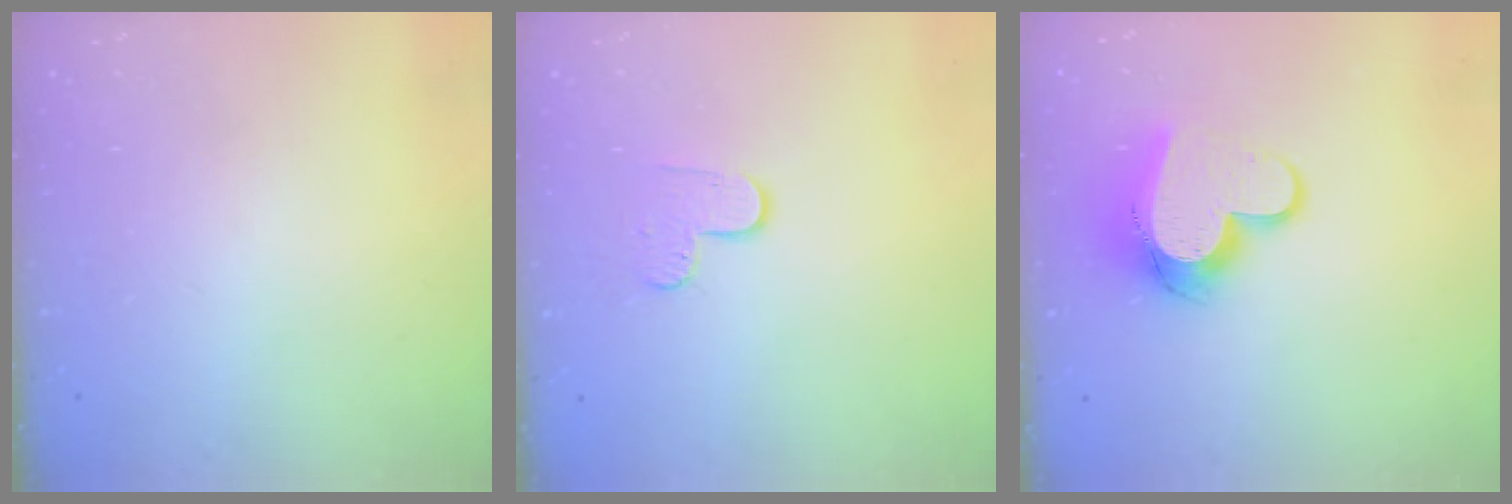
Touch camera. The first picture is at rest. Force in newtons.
{"total": 5.5, "press": 5.5, "slide": 0.4}
{"total": 12.7, "press": 12.7, "slide": 1.4}